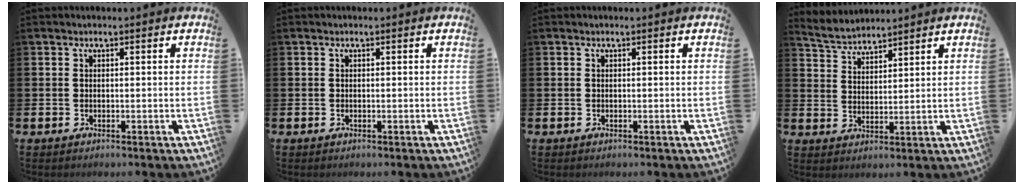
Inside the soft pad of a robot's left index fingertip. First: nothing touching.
{"total": 0.0}
{"total": 0.0}
{"total": 4.0, "force": [4.0, 0.3, -0.1], "torque": [-0.020, -0.019, 0.074]}